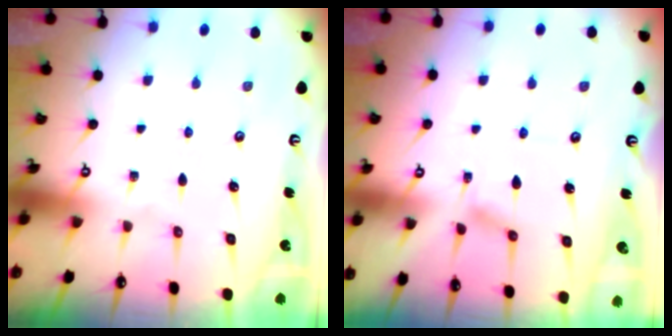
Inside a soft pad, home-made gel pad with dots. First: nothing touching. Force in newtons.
{"total": 1.4, "press": 1.3, "slide": 0.5}